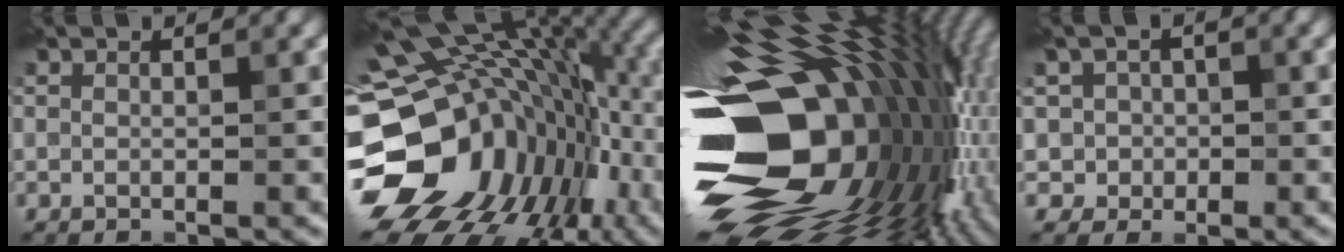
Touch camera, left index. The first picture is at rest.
{"total": 18.3, "force": [-2.9, 13.6, 11.9], "torque": [-0.215, -0.023, -0.012]}
{"total": 19.5, "force": [-1.1, 12.6, 14.8], "torque": [-0.276, -0.020, -0.021]}
{"total": 3.0, "force": [0.0, 3.0, 0.4], "torque": [0.012, 0.022, -0.015]}